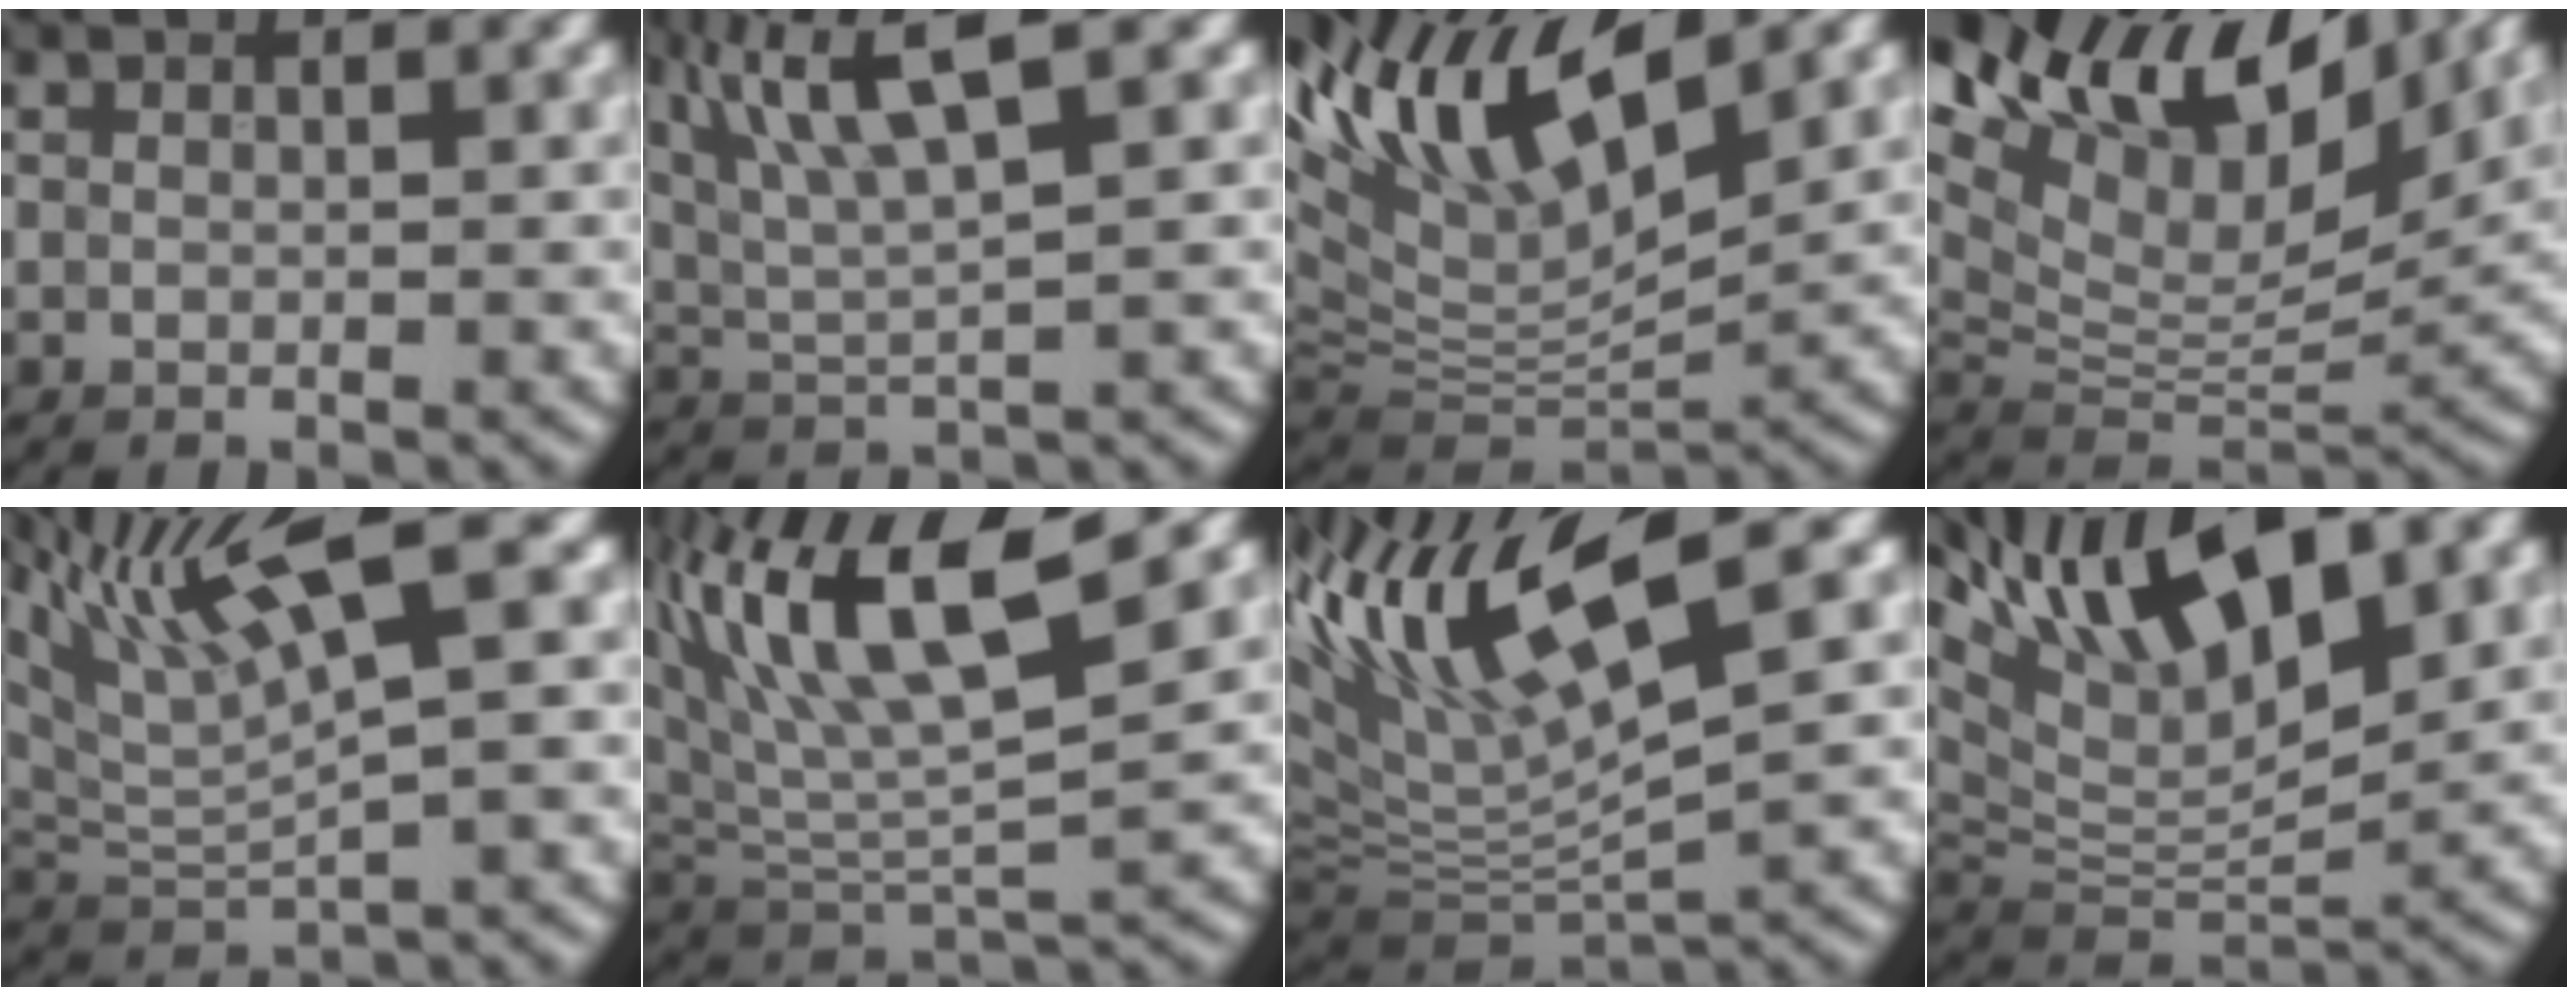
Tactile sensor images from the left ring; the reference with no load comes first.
{"total": 7.7, "force": [3.6, 1.6, 6.6], "torque": [-0.126, 0.015, 0.069]}
{"total": 11.7, "force": [5.8, 4.9, 8.9], "torque": [-0.184, 0.020, 0.110]}
{"total": 14.2, "force": [8.2, 6.5, 9.6], "torque": [-0.196, 0.043, 0.148]}
{"total": 8.2, "force": [5.1, 1.2, 6.3], "torque": [-0.122, 0.012, 0.098]}
{"total": 10.6, "force": [5.0, 4.0, 8.5], "torque": [-0.165, 0.007, 0.093]}
{"total": 12.0, "force": [4.7, 2.9, 10.6], "torque": [-0.200, 0.016, 0.087]}
{"total": 12.0, "force": [6.9, 4.3, 8.9], "torque": [-0.158, 0.019, 0.123]}